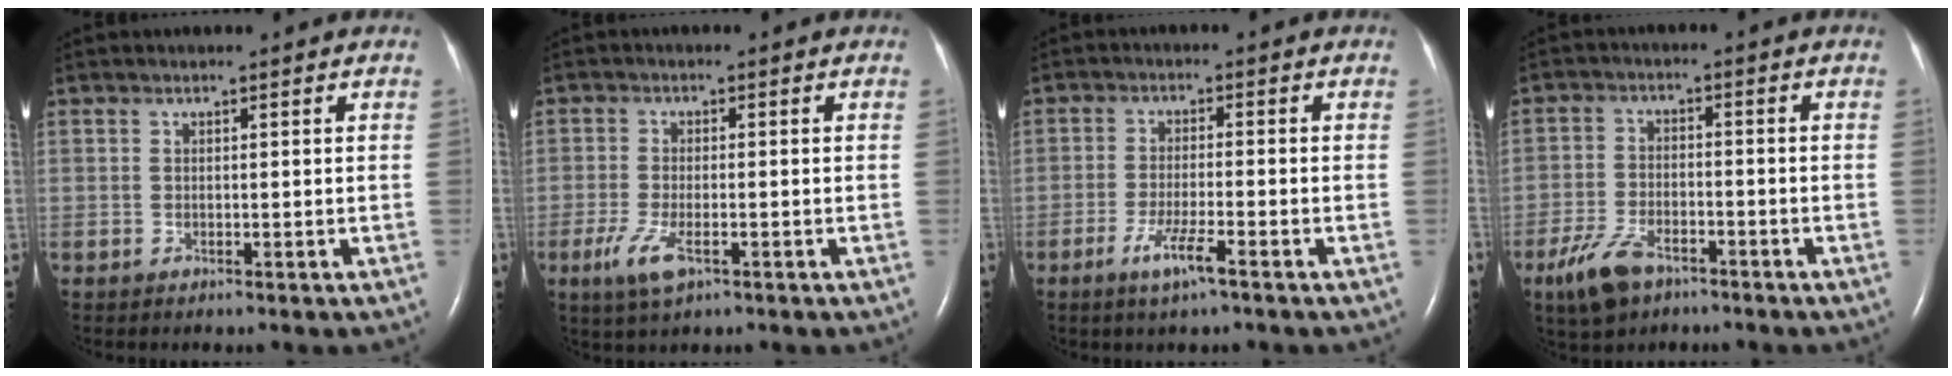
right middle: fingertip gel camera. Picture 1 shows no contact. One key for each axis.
{"total": 4.8, "fx": -2.3, "fy": 1.4, "fz": 4.0, "tx": -0.092, "ty": -0.010, "tz": -0.040}
{"total": 4.7, "fx": -2.7, "fy": 0.0, "fz": 3.8, "tx": -0.075, "ty": -0.008, "tz": -0.053}
{"total": 6.8, "fx": -4.5, "fy": 3.1, "fz": 4.0, "tx": -0.093, "ty": -0.007, "tz": -0.080}